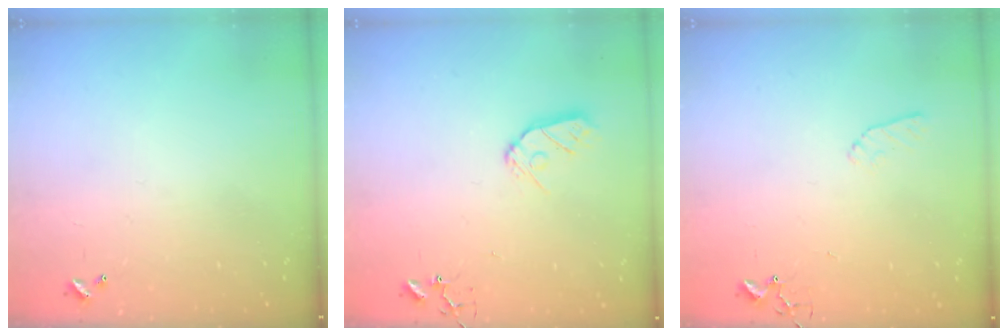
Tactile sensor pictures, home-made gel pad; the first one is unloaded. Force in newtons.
{"total": 8.6, "press": 8.5, "slide": 0.7}
{"total": 6.6, "press": 6.5, "slide": 0.7}